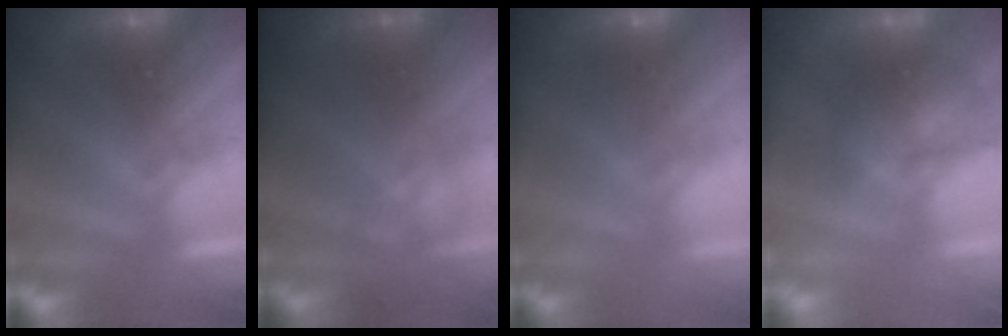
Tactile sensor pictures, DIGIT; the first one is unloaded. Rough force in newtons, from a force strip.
{"total": 2.5}
{"total": 4.9}
{"total": 2.2}